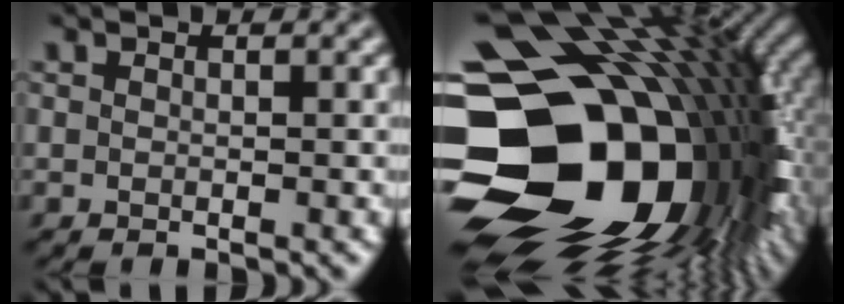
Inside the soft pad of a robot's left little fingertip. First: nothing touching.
{"total": 22.0, "force": [-3.1, 16.3, 14.4], "torque": [-0.287, -0.051, -0.041]}